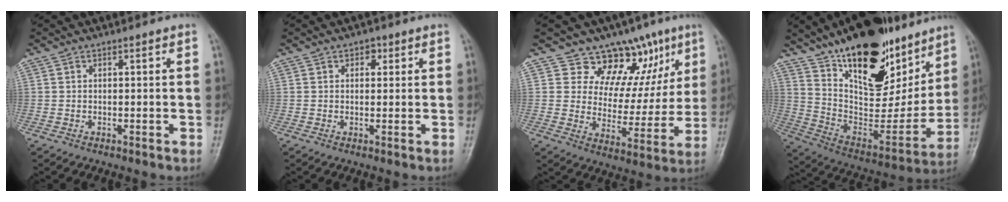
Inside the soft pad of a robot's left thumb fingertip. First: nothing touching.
{"total": 2.5, "force": [1.1, 1.8, 1.4], "torque": [-0.001, -0.001, 0.011]}
{"total": 13.7, "force": [8.9, 8.7, 5.7], "torque": [-0.018, -0.043, 0.132]}
{"total": 30.6, "force": [19.3, 13.9, 19.2], "torque": [-0.260, -0.072, 0.320]}